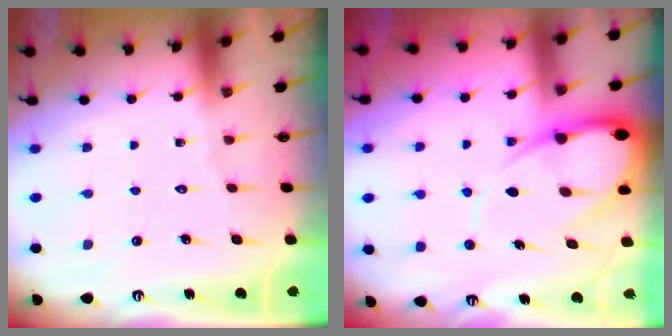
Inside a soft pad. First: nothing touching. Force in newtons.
{"total": 12.3, "press": 12.3, "slide": 1.2}